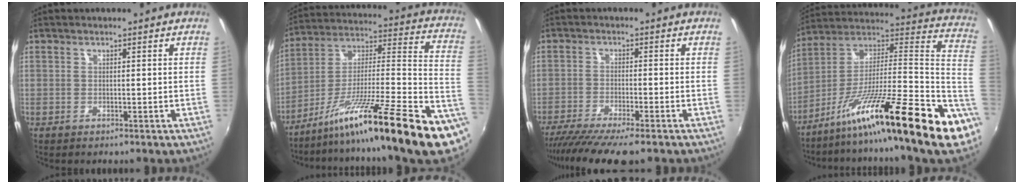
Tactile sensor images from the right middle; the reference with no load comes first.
{"total": 26.0, "force": [-14.3, 1.4, 21.7], "torque": [-0.282, -0.018, -0.233]}
{"total": 10.1, "force": [-8.1, 0.5, 5.9], "torque": [-0.128, -0.040, -0.136]}
{"total": 29.4, "force": [-14.7, 2.3, 25.3], "torque": [-0.337, -0.020, -0.251]}